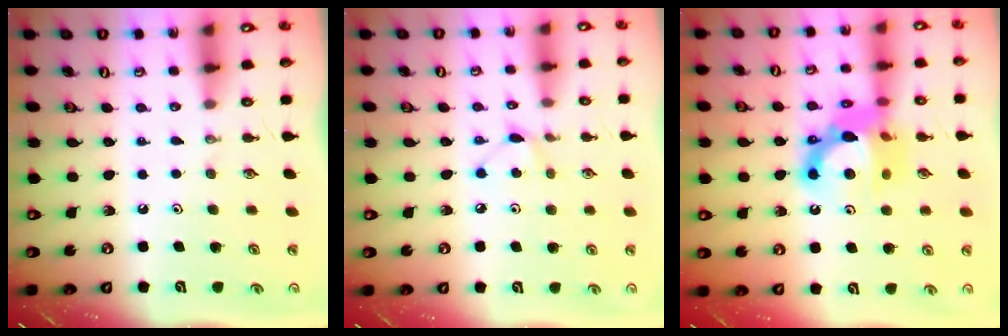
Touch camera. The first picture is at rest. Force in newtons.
{"total": 4.6, "press": 4.5, "slide": 0.6}
{"total": 14.5, "press": 14.4, "slide": 1.7}